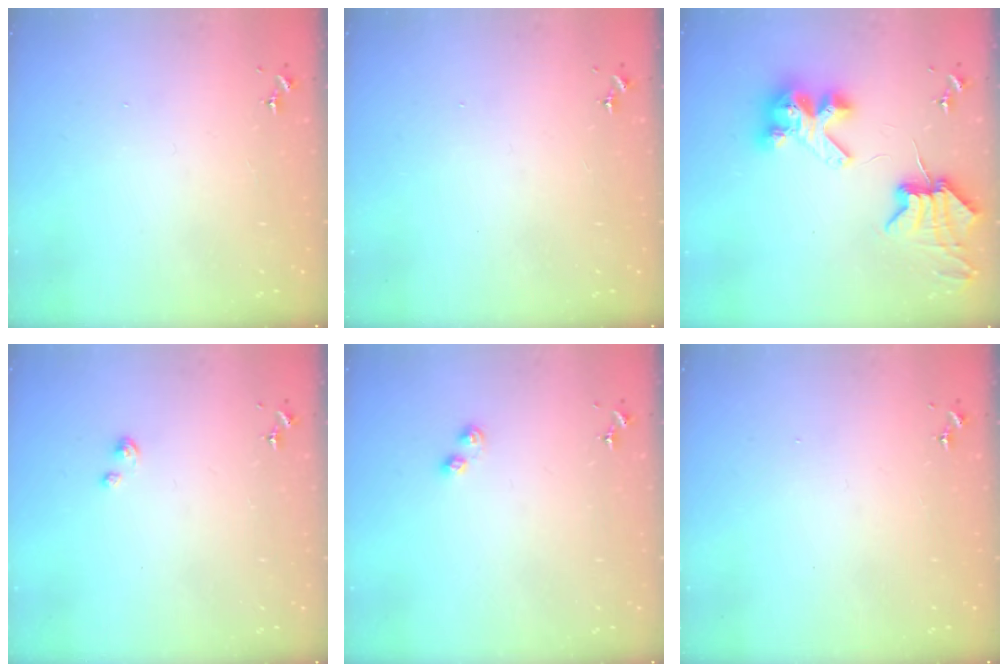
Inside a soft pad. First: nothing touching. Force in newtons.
{"total": 0.0}
{"total": 9.5, "press": 9.4, "slide": 1.2}
{"total": 2.8, "press": 2.8, "slide": 0.3}
{"total": 3.8, "press": 3.8, "slide": 0.7}
{"total": 0.0}